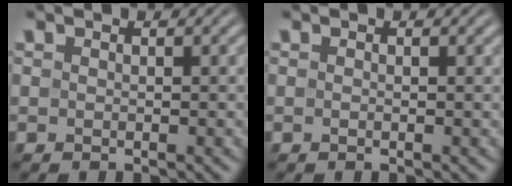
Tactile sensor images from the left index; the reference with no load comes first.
{"total": 0.6, "force": [0.0, 0.2, 0.6], "torque": [-0.011, 0.000, -0.005]}